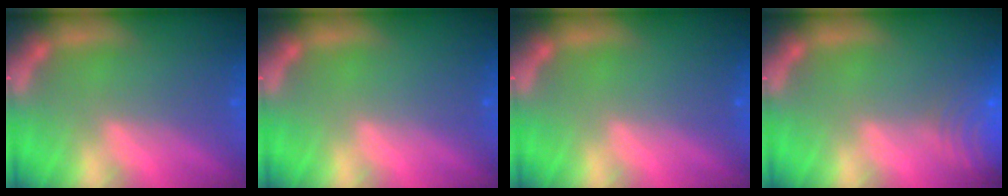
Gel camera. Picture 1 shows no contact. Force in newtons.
{"total": 0.0}
{"total": 0.0}
{"total": 10.0}